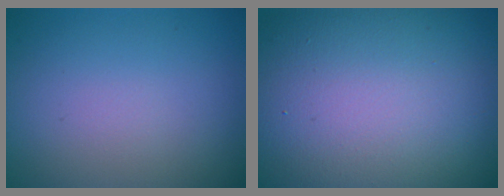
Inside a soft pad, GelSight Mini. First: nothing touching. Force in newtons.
{"total": 19.2, "press": 19.2, "slide": 1.4}